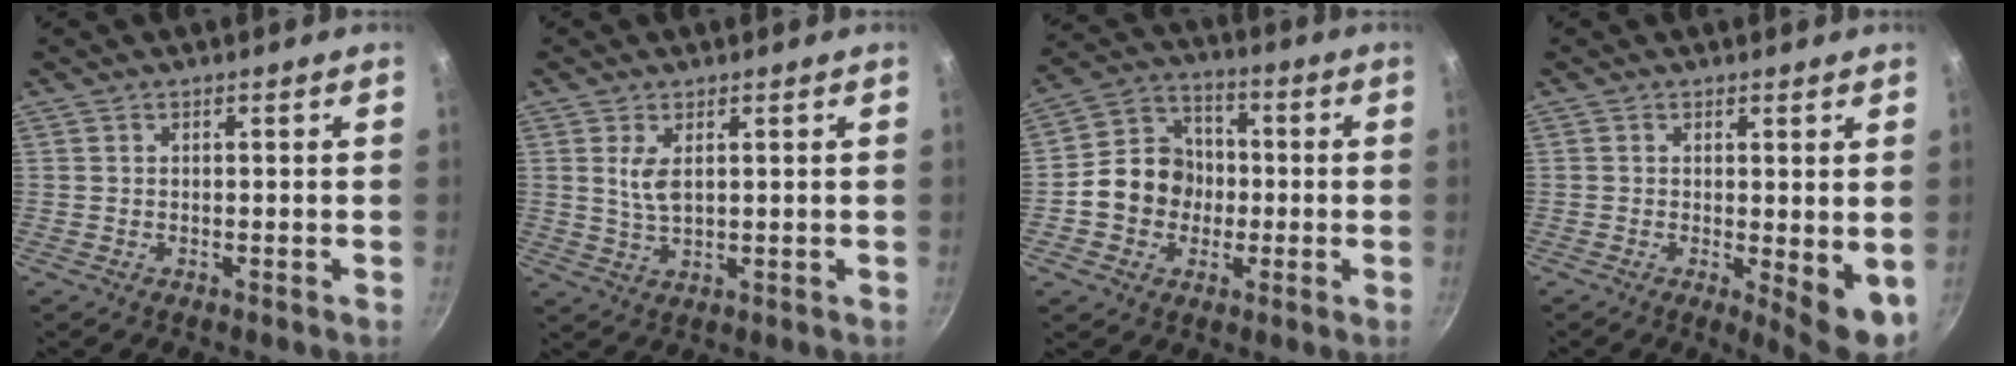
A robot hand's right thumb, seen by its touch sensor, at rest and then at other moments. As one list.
[{"total": 4.3, "force": [1.3, 2.1, 3.5], "torque": [-0.065, -0.014, 0.028]}, {"total": 11.7, "force": [-1.5, 10.2, 5.5], "torque": [-0.057, 0.028, -0.043]}, {"total": 6.5, "force": [-0.1, 2.1, 6.2], "torque": [-0.079, -0.012, 0.004]}]